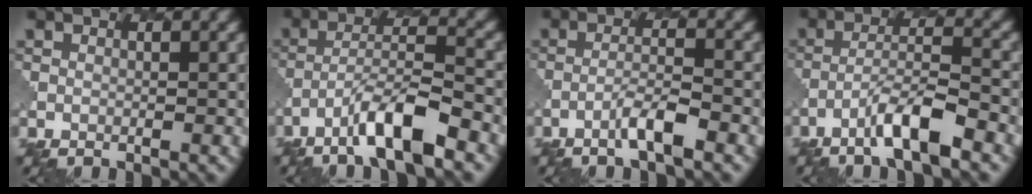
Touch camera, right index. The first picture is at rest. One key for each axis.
{"total": 6.5, "fx": -4.1, "fy": 1.3, "fz": 4.8, "tx": -0.083, "ty": 0.008, "tz": -0.072}
{"total": 3.0, "fx": -1.8, "fy": 0.2, "fz": 2.3, "tx": -0.045, "ty": 0.006, "tz": -0.041}
{"total": 4.9, "fx": -3.1, "fy": 0.8, "fz": 3.7, "tx": -0.064, "ty": 0.008, "tz": -0.058}